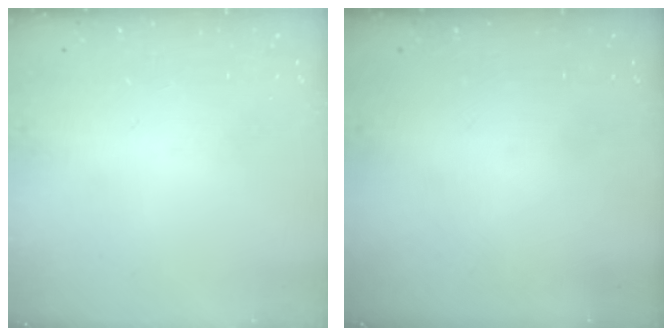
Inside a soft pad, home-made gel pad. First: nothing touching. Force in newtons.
{"total": 0.0}